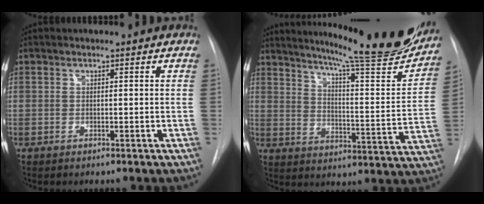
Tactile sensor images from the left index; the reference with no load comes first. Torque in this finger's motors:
{"motor_torque": [-0.06, -0.76, 0.15, 0.04]}